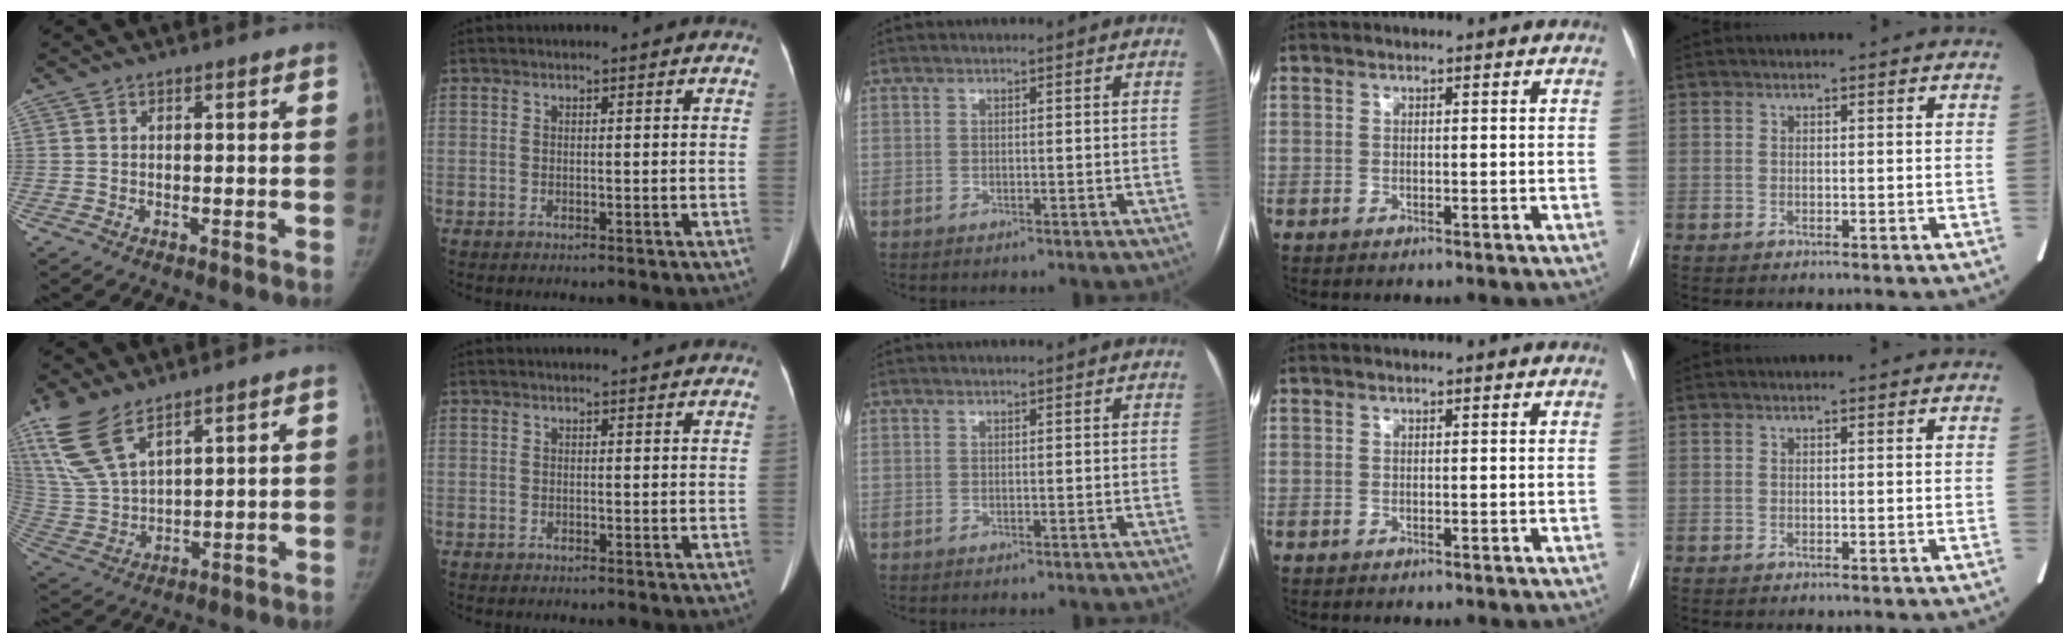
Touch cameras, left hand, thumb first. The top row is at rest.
{"thumb": {"total": 12.5, "force": [8.4, 5.0, 7.8], "torque": [-0.165, -0.027, 0.181]}, "index": {"total": 2.3, "force": [2.3, 0.4, 0.4], "torque": [-0.009, 0.021, 0.027]}}